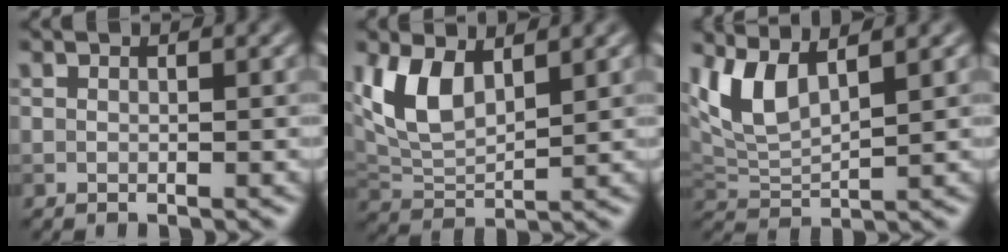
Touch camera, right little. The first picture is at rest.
{"total": 5.7, "force": [2.6, 2.9, 4.2], "torque": [-0.098, -0.002, 0.050]}
{"total": 5.1, "force": [3.0, 1.8, 3.7], "torque": [-0.092, 0.004, 0.061]}